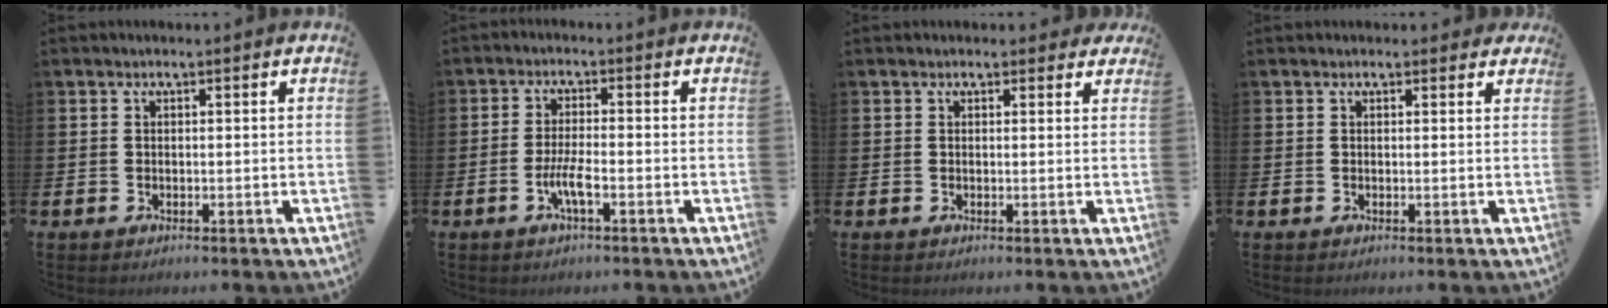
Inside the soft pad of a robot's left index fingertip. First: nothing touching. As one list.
[{"total": 3.3, "force": [-1.3, 0.6, 3.0], "torque": [-0.061, -0.001, -0.024]}, {"total": 1.0, "force": [0.7, 0.7, 0.2], "torque": [0.009, 0.005, 0.009]}, {"total": 0.8, "force": [0.6, 0.6, 0.2], "torque": [0.009, 0.004, 0.006]}]